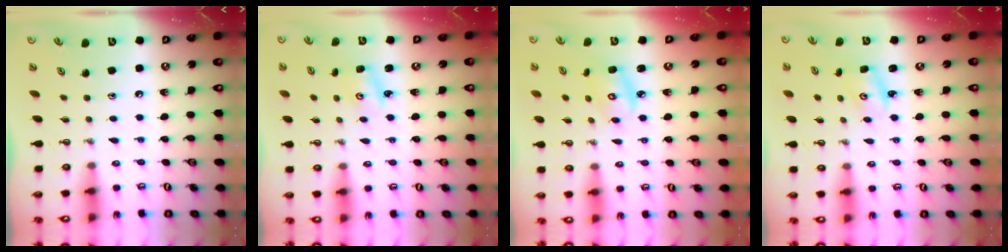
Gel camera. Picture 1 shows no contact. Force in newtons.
{"total": 3.2, "press": 3.2, "slide": 0.3}
{"total": 4.4, "press": 4.4, "slide": 0.2}
{"total": 2.4, "press": 2.4, "slide": 0.1}